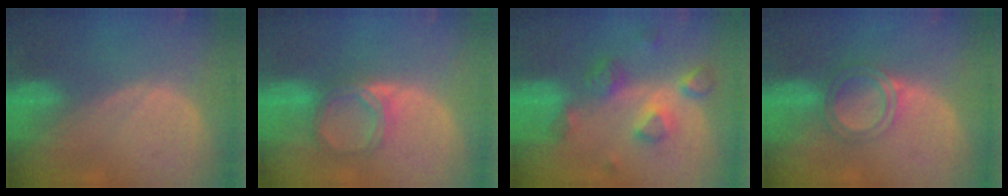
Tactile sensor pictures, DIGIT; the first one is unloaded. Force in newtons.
{"total": 5.3, "press": 4.9, "slide": 1.9}
{"total": 7.9, "press": 7.0, "slide": 3.6}
{"total": 5.1, "press": 4.7, "slide": 2.1}